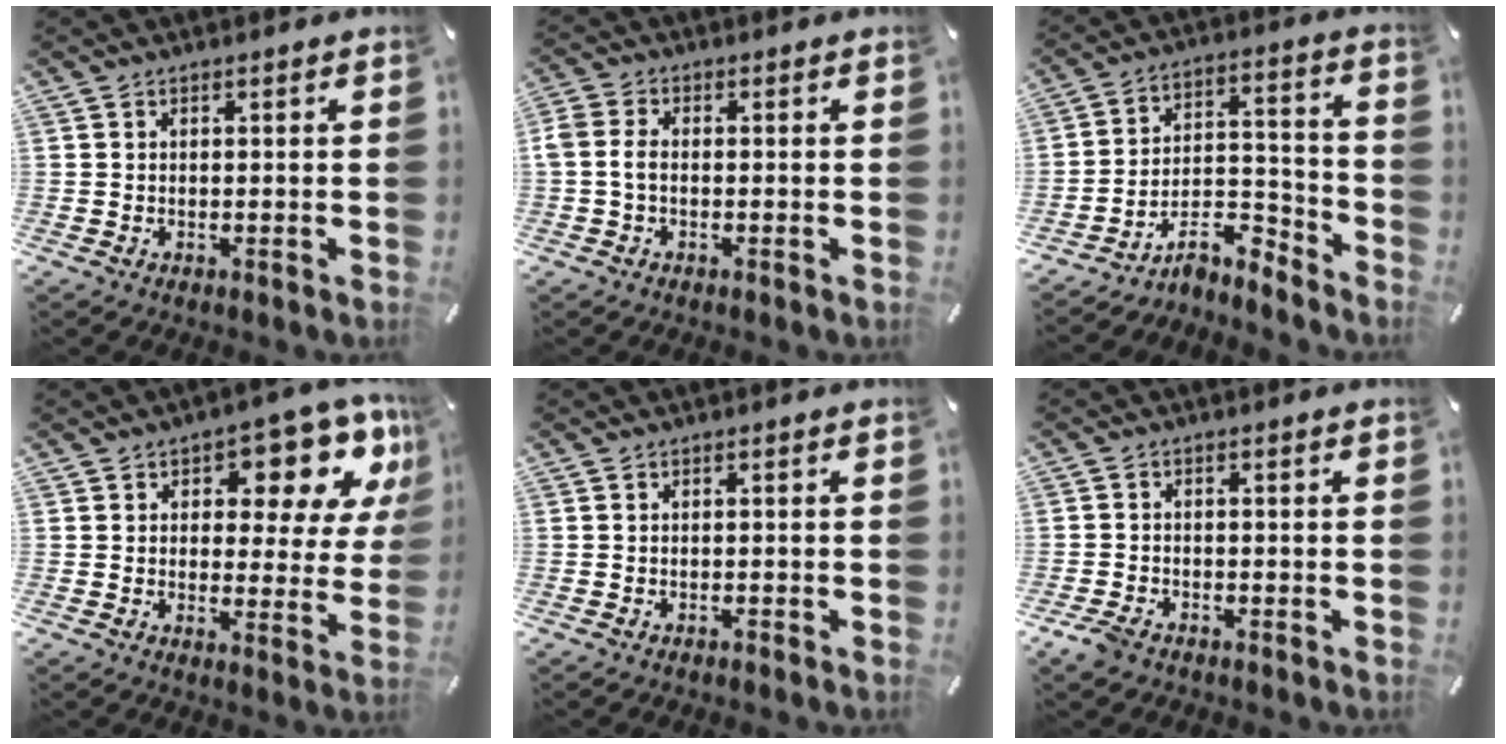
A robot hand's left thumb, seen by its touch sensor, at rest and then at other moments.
{"total": 3.9, "force": [-0.8, 2.7, 2.7], "torque": [-0.063, 0.004, -0.018]}
{"total": 10.2, "force": [-8.4, 4.5, 3.7], "torque": [-0.038, 0.041, -0.151]}
{"total": 12.8, "force": [7.3, 6.5, 8.3], "torque": [-0.098, -0.050, 0.121]}
{"total": 0.7, "force": [-0.6, 0.2, 0.3], "torque": [-0.008, -0.001, -0.013]}
{"total": 3.2, "force": [-2.4, 1.7, 1.2], "torque": [-0.039, 0.006, -0.051]}